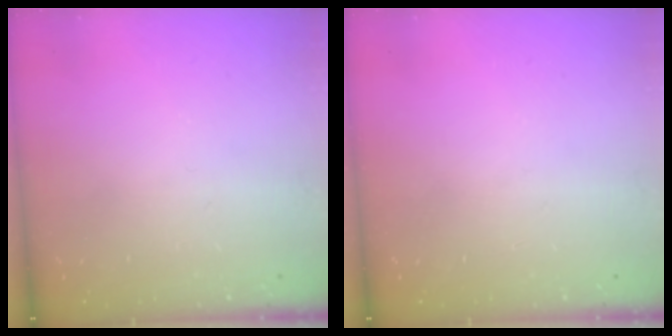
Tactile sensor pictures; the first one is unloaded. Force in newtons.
{"total": 0.0}